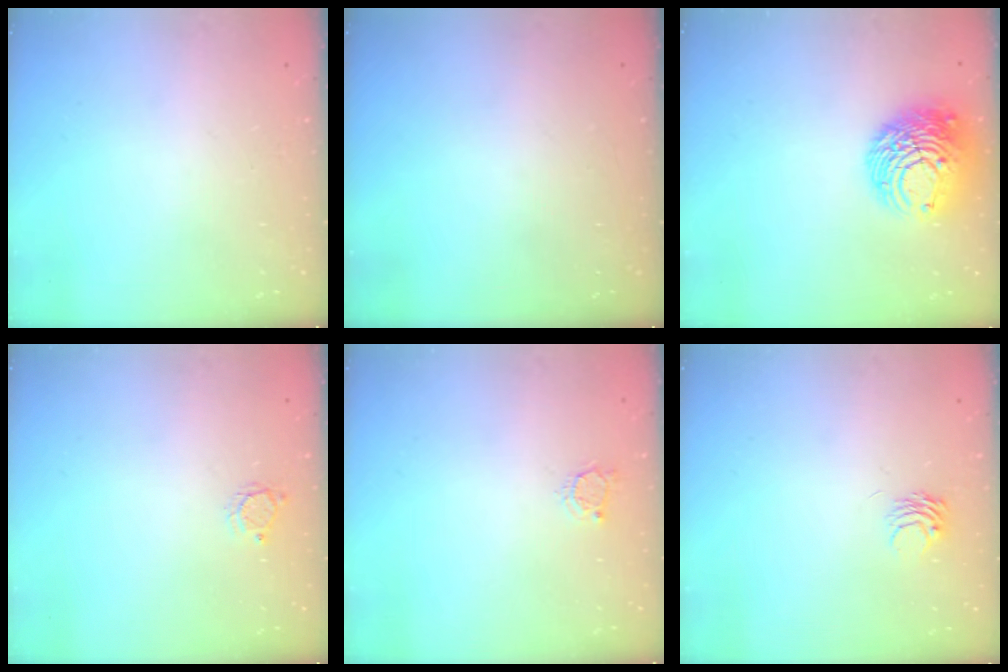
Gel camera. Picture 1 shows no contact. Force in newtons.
{"total": 0.0}
{"total": 11.5, "press": 11.4, "slide": 1.3}
{"total": 3.0, "press": 3.0, "slide": 0.3}
{"total": 3.0, "press": 3.0, "slide": 0.4}
{"total": 3.2, "press": 3.2, "slide": 0.1}